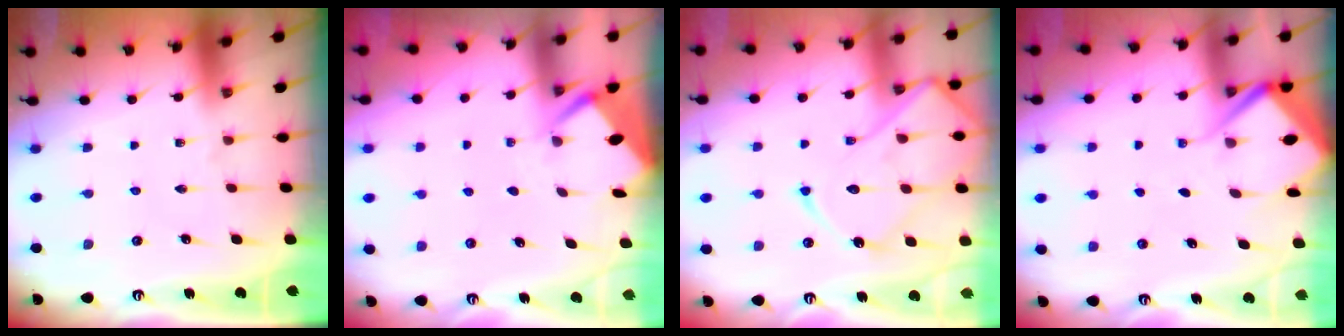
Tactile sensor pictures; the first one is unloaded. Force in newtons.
{"total": 2.8, "press": 2.8, "slide": 0.3}
{"total": 16.7, "press": 16.6, "slide": 1.7}
{"total": 4.6, "press": 4.6, "slide": 0.5}